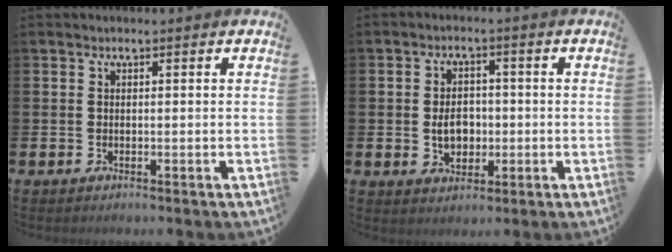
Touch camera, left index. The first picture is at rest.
{"total": 4.3, "force": [-0.4, 3.2, 2.8], "torque": [-0.033, 0.000, -0.017]}